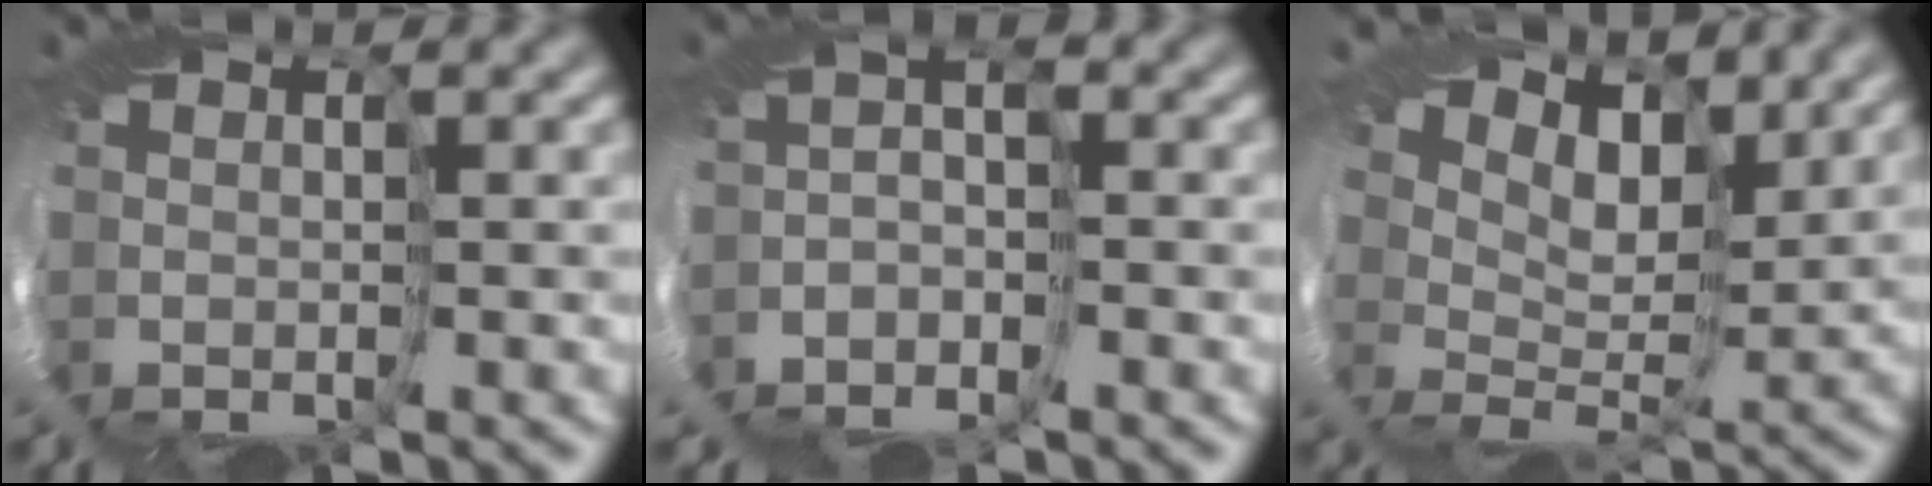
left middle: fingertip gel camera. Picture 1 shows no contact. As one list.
[{"total": 2.7, "force": [-2.6, -0.7, 0.5], "torque": [0.002, 0.000, -0.063]}, {"total": 5.7, "force": [5.5, 0.4, 1.6], "torque": [-0.025, 0.012, 0.049]}]